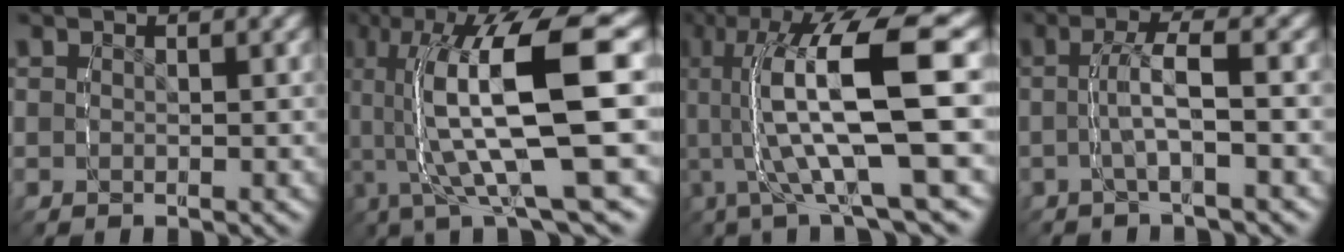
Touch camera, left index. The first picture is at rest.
{"total": 12.2, "force": [0.9, 4.4, 11.3], "torque": [-0.204, 0.012, 0.009]}
{"total": 11.1, "force": [1.7, 3.8, 10.3], "torque": [-0.191, 0.011, 0.019]}
{"total": 3.0, "force": [-0.8, 0.1, 2.9], "torque": [-0.057, 0.013, -0.021]}